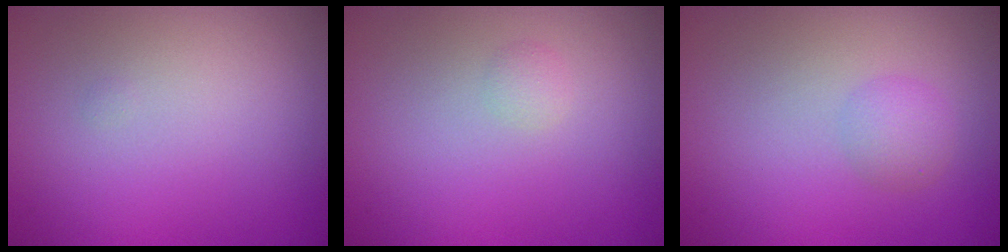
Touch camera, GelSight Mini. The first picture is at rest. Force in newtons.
{"total": 0.7, "press": 0.7, "slide": 0.0}
{"total": 1.7, "press": 1.7, "slide": 0.1}